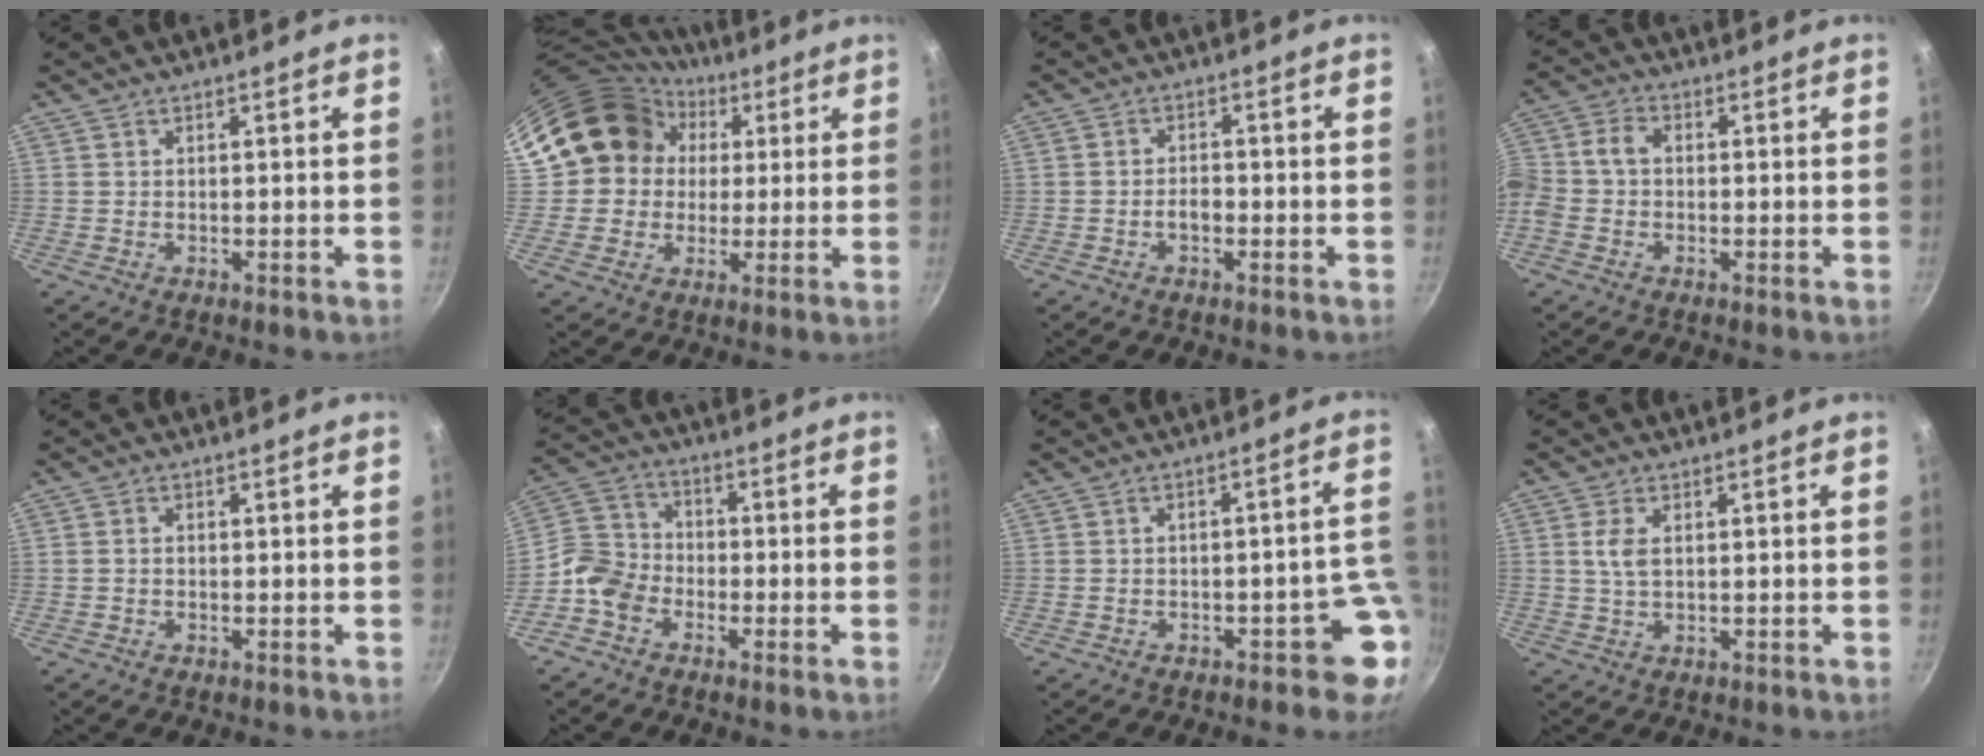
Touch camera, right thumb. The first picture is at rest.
{"total": 15.8, "force": [4.0, 14.0, 6.2], "torque": [-0.082, 0.029, 0.064]}
{"total": 2.3, "force": [-1.0, 1.3, 1.6], "torque": [-0.020, 0.016, -0.018]}
{"total": 7.2, "force": [-1.1, 5.4, 4.6], "torque": [-0.102, 0.030, -0.040]}
{"total": 0.9, "force": [-0.2, 0.7, 0.5], "torque": [-0.010, 0.005, -0.004]}
{"total": 7.9, "force": [-4.2, 5.6, 3.6], "torque": [-0.054, 0.046, -0.104]}
{"total": 6.1, "force": [-2.7, 3.2, 4.4], "torque": [0.007, 0.044, -0.029]}
{"total": 3.3, "force": [0.8, 1.8, 2.7], "torque": [-0.058, 0.002, 0.015]}